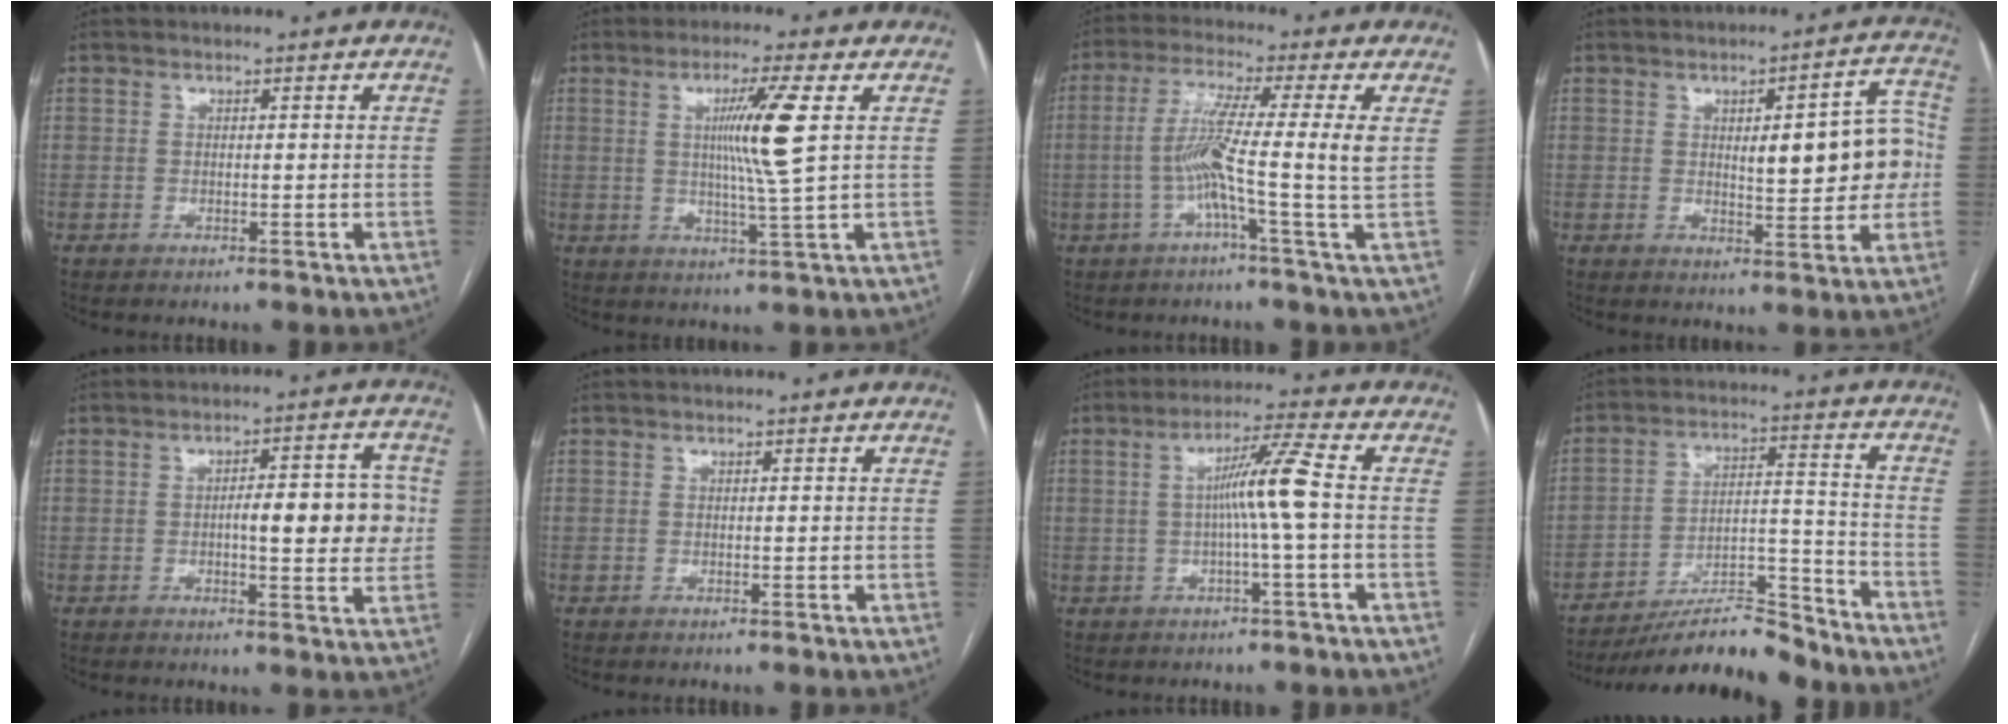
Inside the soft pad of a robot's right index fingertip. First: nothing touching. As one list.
[{"total": 8.3, "force": [1.8, -1.5, 8.0], "torque": [-0.144, -0.007, 0.038]}, {"total": 9.2, "force": [-0.5, -1.7, 9.0], "torque": [-0.175, 0.011, -0.014]}, {"total": 11.5, "force": [0.6, 3.5, 10.9], "torque": [-0.133, 0.024, 0.014]}, {"total": 9.6, "force": [-0.1, 2.7, 9.2], "torque": [-0.119, 0.020, 0.003]}, {"total": 0.0}, {"total": 6.9, "force": [-0.2, -1.2, 6.8], "torque": [-0.121, 0.012, -0.001]}, {"total": 14.4, "force": [-13.2, 2.2, 5.3], "torque": [-0.083, 0.031, -0.219]}]